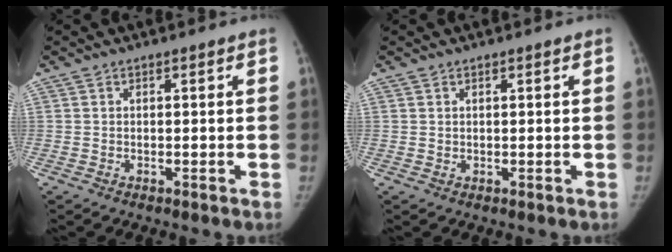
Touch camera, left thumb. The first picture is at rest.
{"total": 0.6, "force": [0.4, 0.4, 0.1], "torque": [0.003, -0.003, 0.006]}